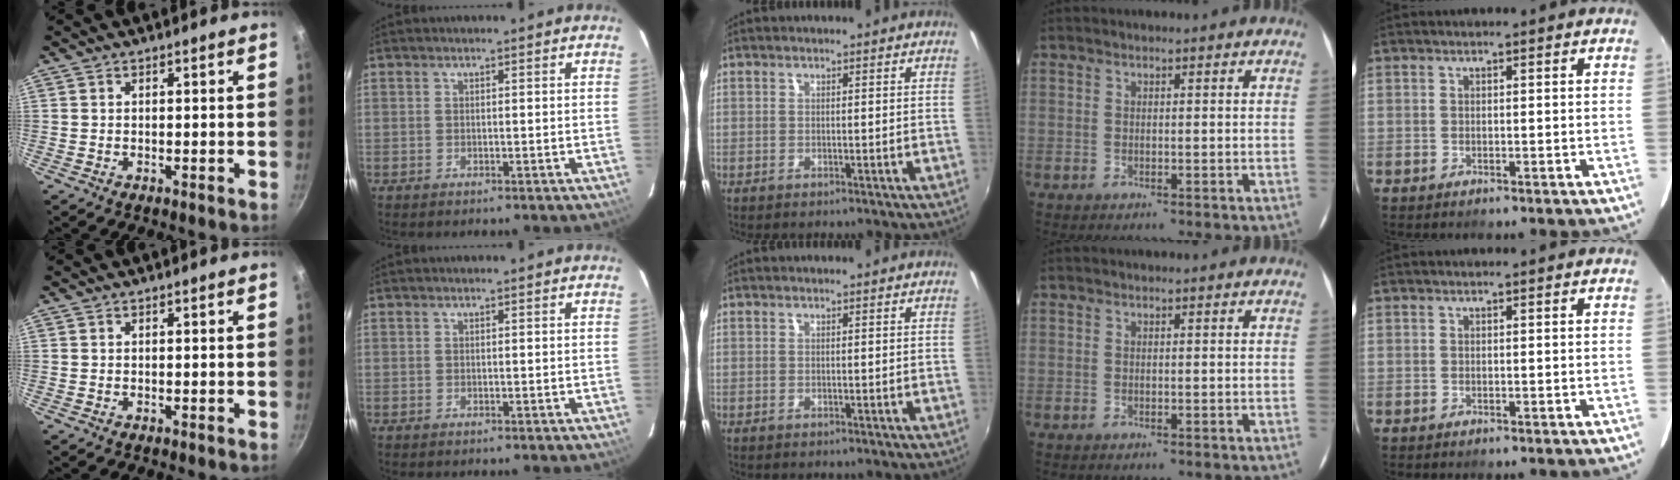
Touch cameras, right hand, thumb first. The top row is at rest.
{}